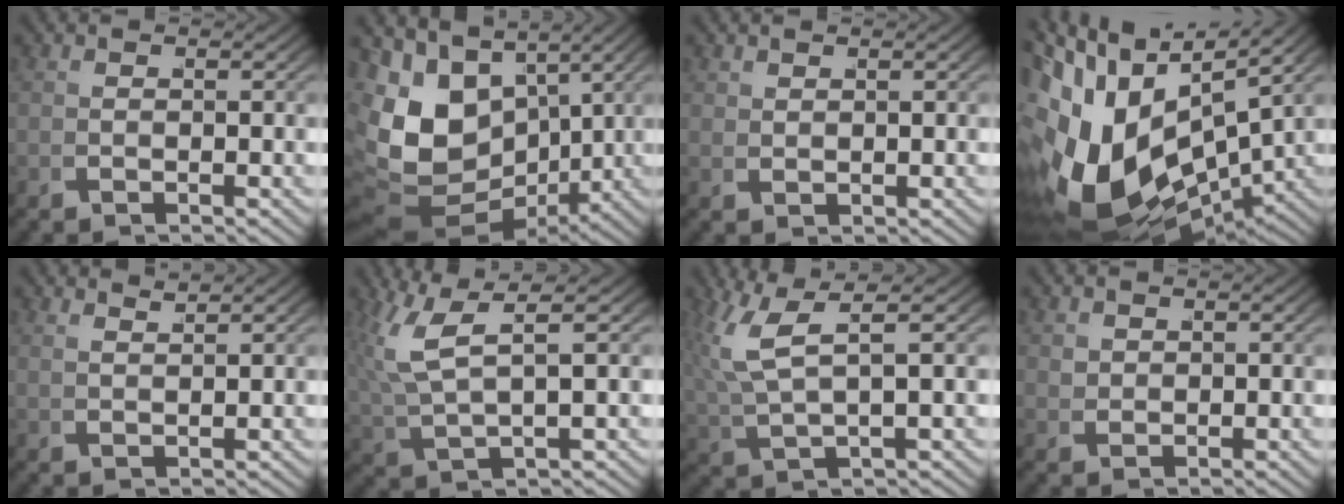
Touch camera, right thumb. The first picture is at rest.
{"total": 16.1, "force": [-1.0, 12.2, 10.5], "torque": [-0.233, -0.066, 0.014]}
{"total": 1.1, "force": [1.1, 0.0, 0.0], "torque": [0.003, -0.001, 0.032]}
{"total": 20.5, "force": [-3.5, 14.9, 13.7], "torque": [-0.293, -0.085, -0.018]}
{"total": 2.4, "force": [2.4, -0.5, 0.4], "torque": [-0.002, 0.006, 0.051]}
{"total": 6.4, "force": [2.6, 3.1, 4.9], "torque": [-0.109, -0.003, 0.055]}
{"total": 6.0, "force": [2.4, 2.8, 4.7], "torque": [-0.106, -0.002, 0.052]}
{"total": 1.4, "force": [1.0, 0.8, 0.5], "torque": [-0.014, -0.007, 0.031]}